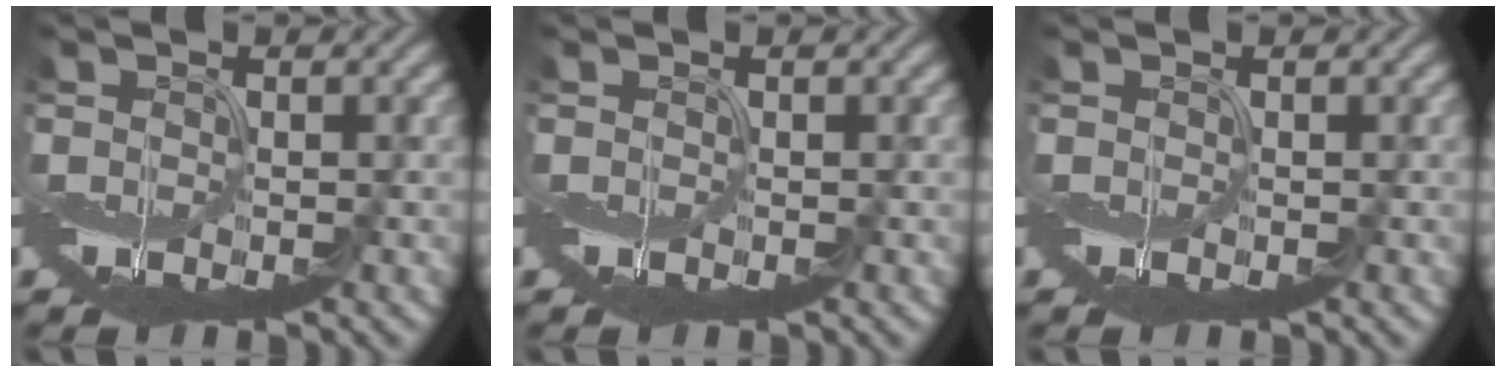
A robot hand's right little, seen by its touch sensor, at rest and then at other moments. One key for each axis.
{"total": 0.0}
{"total": 0.0}